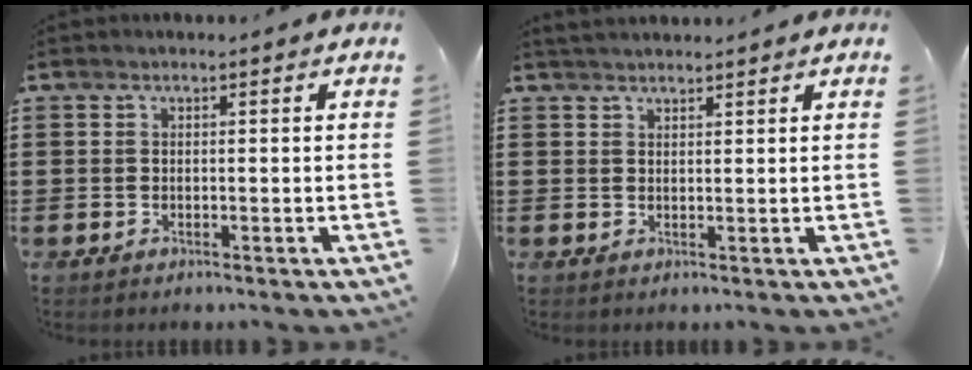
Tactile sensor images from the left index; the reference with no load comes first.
{"total": 1.7, "force": [1.7, 0.3, 0.1], "torque": [-0.006, 0.000, 0.034]}